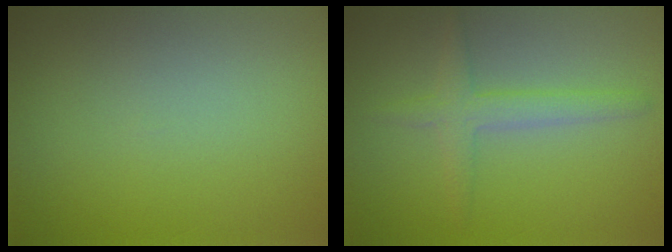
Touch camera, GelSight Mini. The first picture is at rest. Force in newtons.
{"total": 2.3, "press": 2.3, "slide": 0.1}